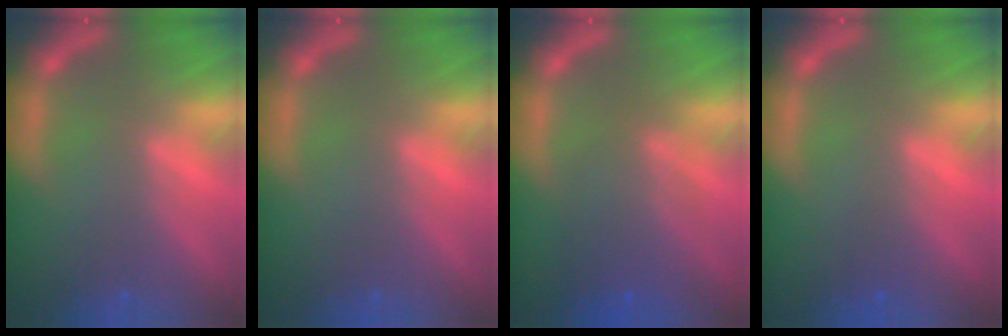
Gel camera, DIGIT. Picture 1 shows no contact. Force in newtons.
{"total": 0.0}
{"total": 5.5}
{"total": 0.9}